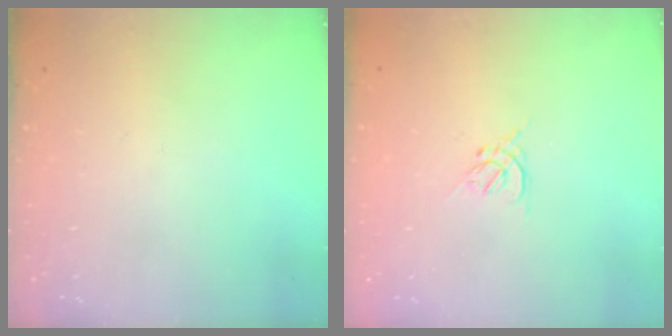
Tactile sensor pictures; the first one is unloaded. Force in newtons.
{"total": 1.3, "press": 1.2, "slide": 0.5}